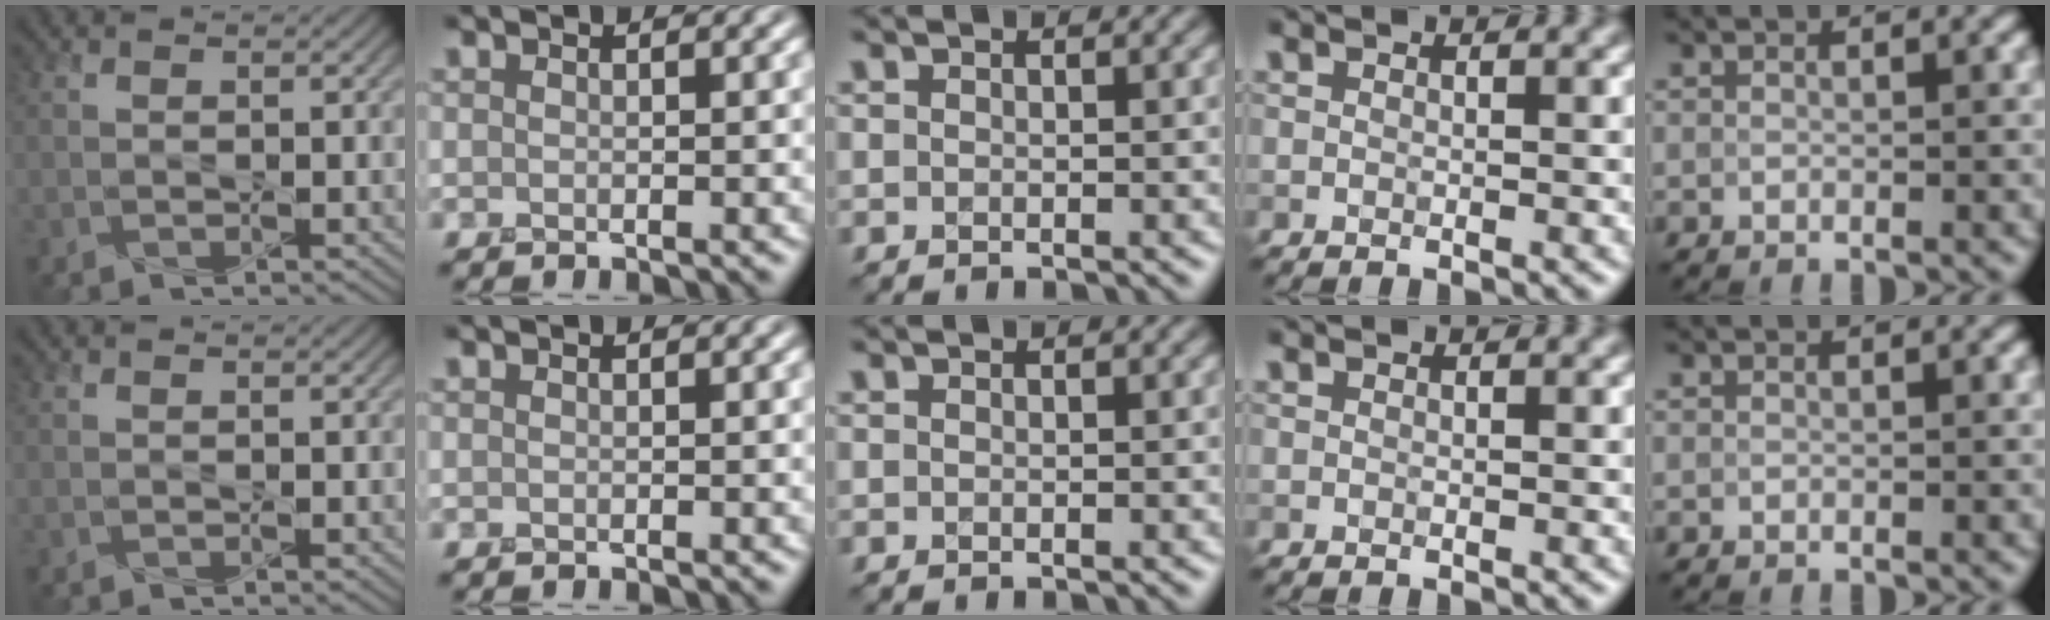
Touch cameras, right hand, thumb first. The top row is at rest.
{}